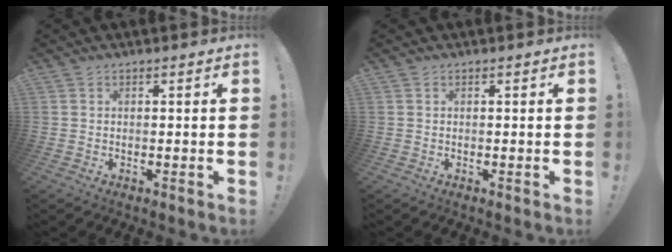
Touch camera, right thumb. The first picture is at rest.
{"total": 0.0}